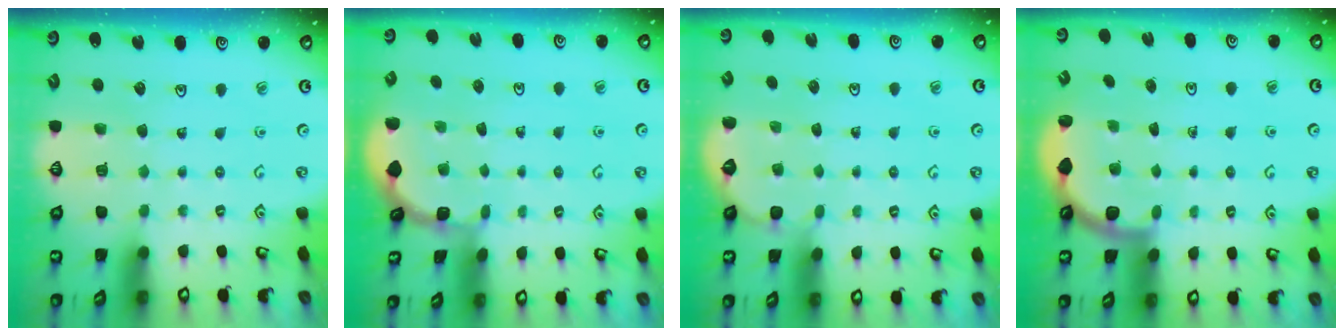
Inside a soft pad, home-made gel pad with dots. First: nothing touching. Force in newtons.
{"total": 1.1, "press": 1.1, "slide": 0.1}
{"total": 1.4, "press": 1.4, "slide": 0.1}
{"total": 2.6, "press": 2.6, "slide": 0.4}